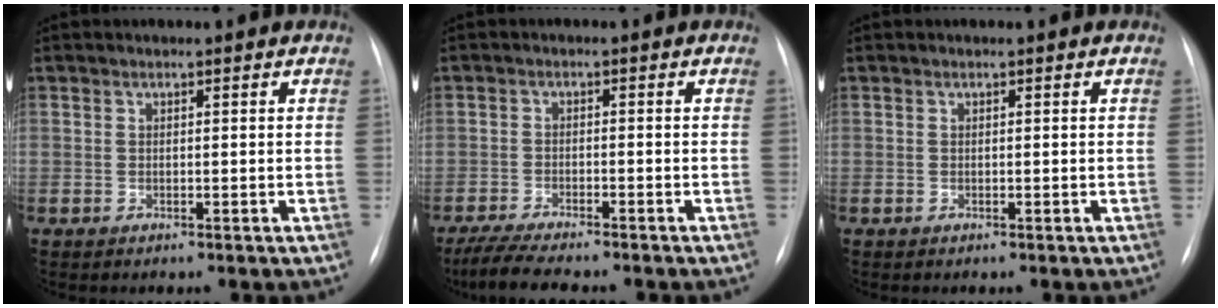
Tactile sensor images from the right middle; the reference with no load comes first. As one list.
[{"total": 8.0, "force": [-6.8, 0.8, 4.2], "torque": [-0.071, -0.020, -0.112]}, {"total": 0.0}]